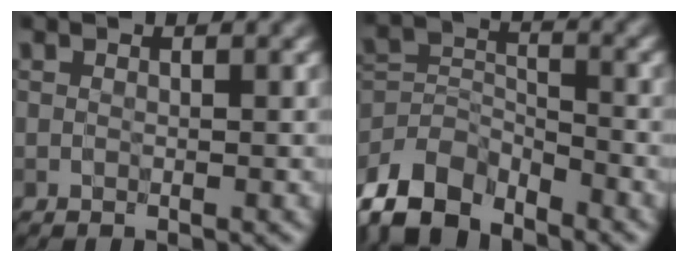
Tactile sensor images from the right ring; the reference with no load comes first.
{"total": 7.5, "force": [-5.8, 3.3, 3.4], "torque": [-0.067, -0.005, -0.124]}